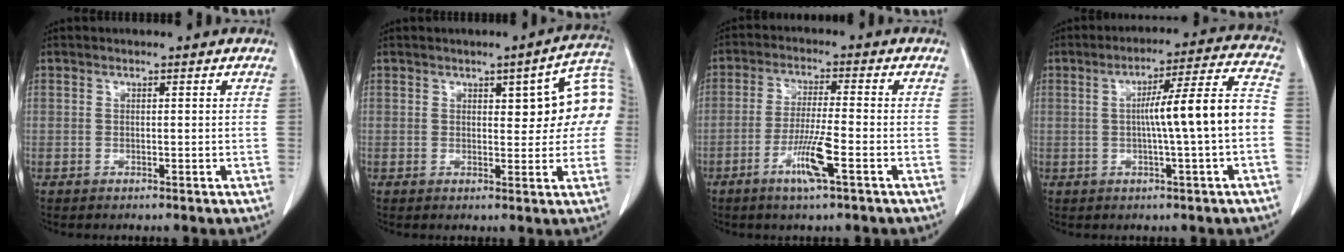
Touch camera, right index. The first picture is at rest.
{"total": 9.5, "force": [1.8, 3.0, 8.9], "torque": [-0.102, 0.027, 0.020]}
{"total": 7.0, "force": [-3.2, -0.1, 6.2], "torque": [-0.121, -0.012, -0.060]}
{"total": 11.0, "force": [-1.1, -0.5, 10.9], "torque": [-0.167, 0.021, -0.019]}